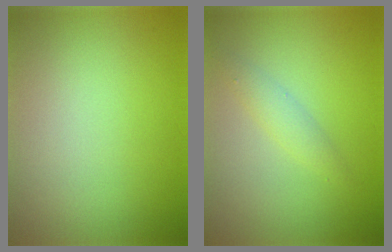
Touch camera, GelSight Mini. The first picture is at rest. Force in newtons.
{"total": 1.6, "press": 1.6, "slide": 0.1}